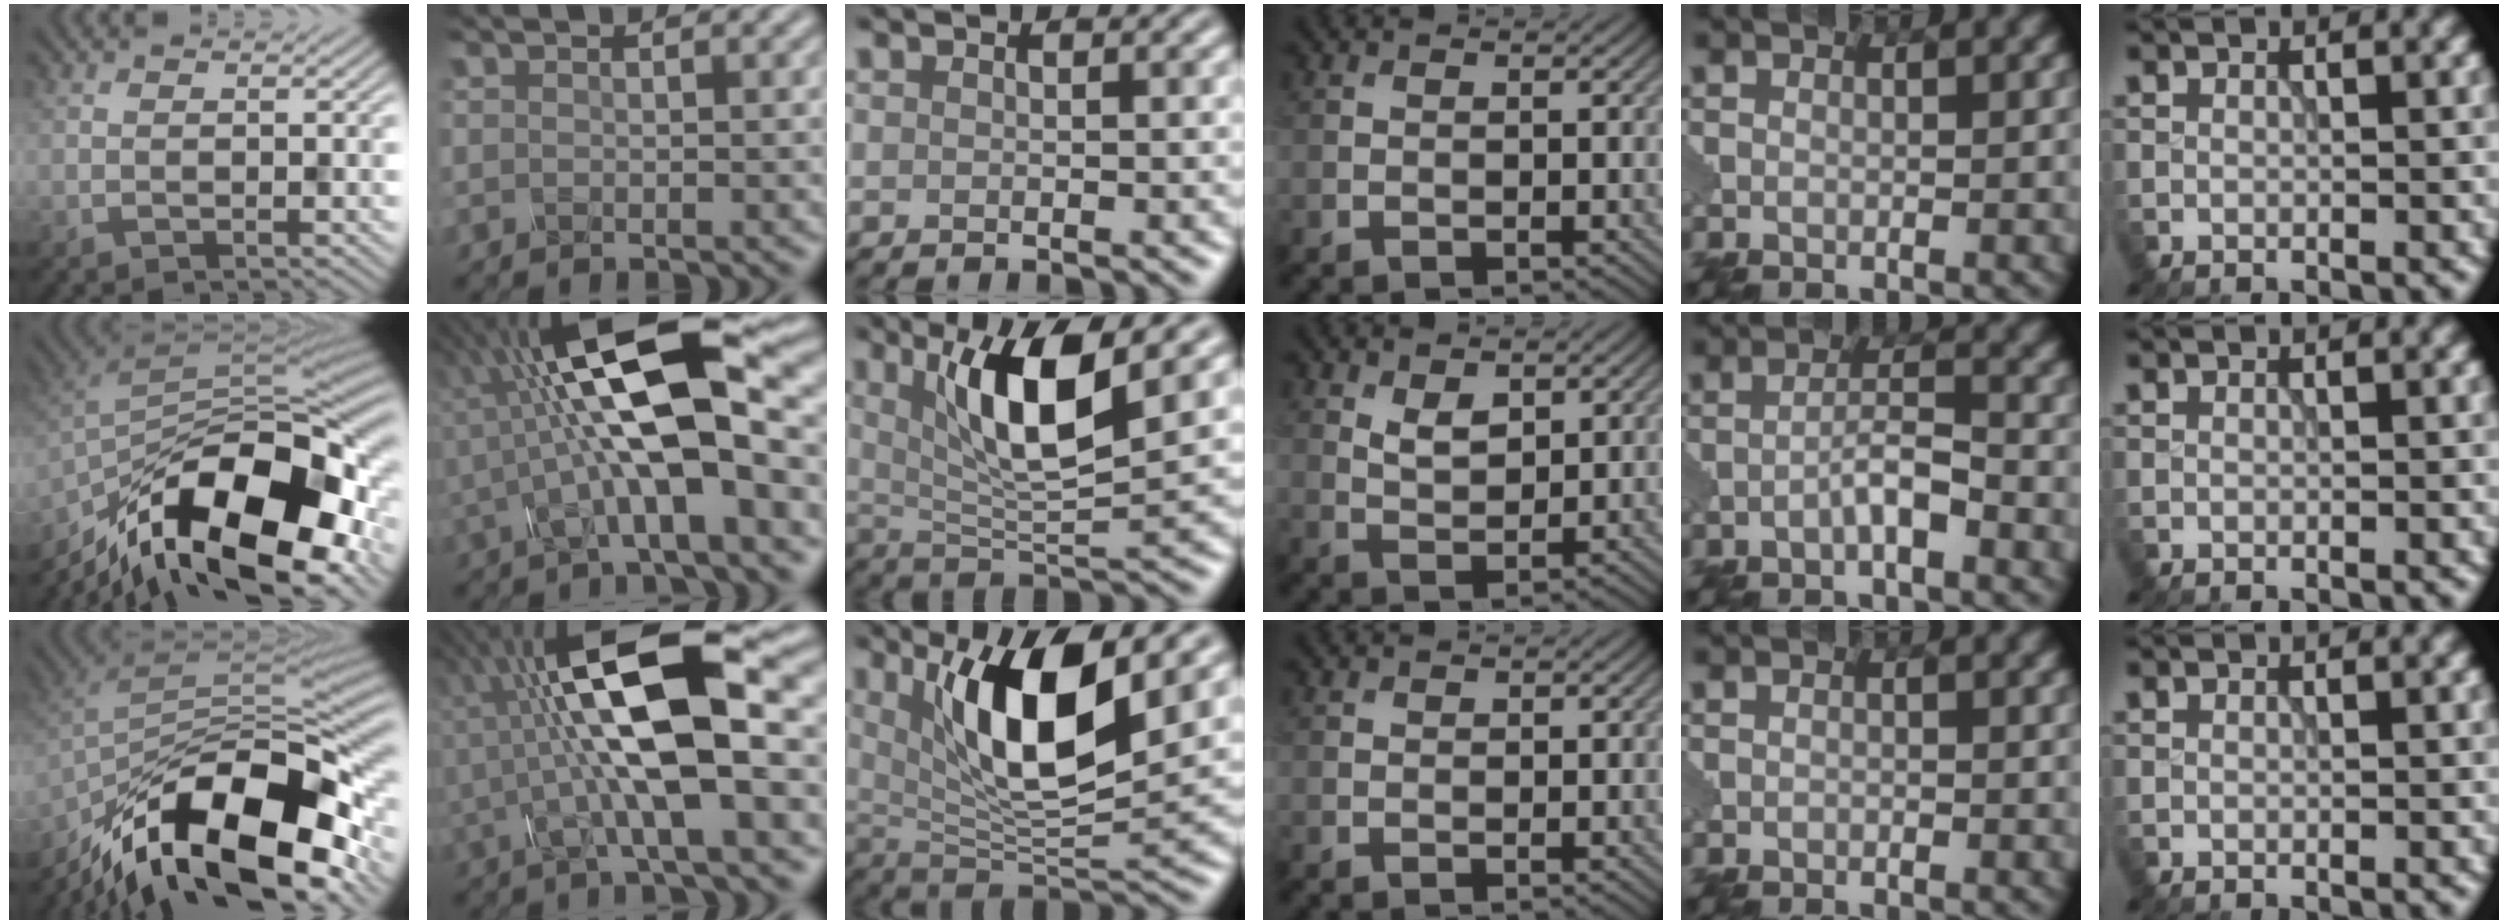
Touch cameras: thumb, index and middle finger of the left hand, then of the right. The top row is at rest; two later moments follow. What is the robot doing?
{"motion": "assemble", "object": "glue stick"}